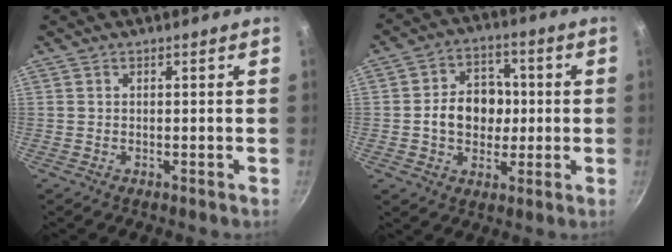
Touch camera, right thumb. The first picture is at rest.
{"total": 11.0, "force": [-0.2, 8.8, 6.6], "torque": [-0.066, 0.014, -0.009]}